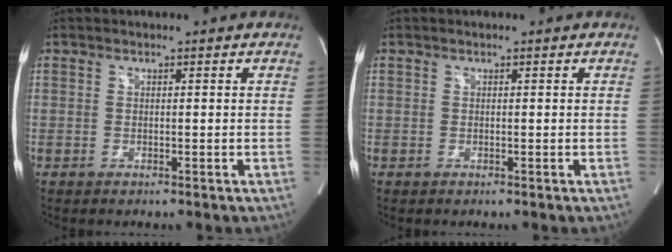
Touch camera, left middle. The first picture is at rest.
{"total": 0.0}